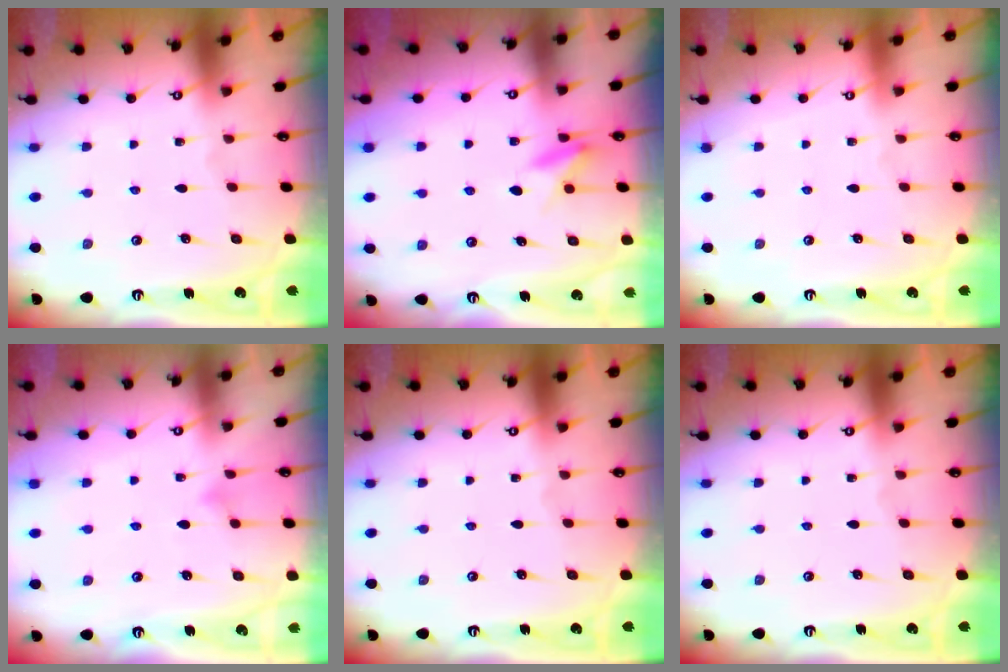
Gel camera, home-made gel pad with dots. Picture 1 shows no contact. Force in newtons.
{"total": 7.7, "press": 7.5, "slide": 1.8}
{"total": 4.0, "press": 4.0, "slide": 0.1}
{"total": 6.3, "press": 6.3, "slide": 0.6}
{"total": 0.0}
{"total": 0.0}